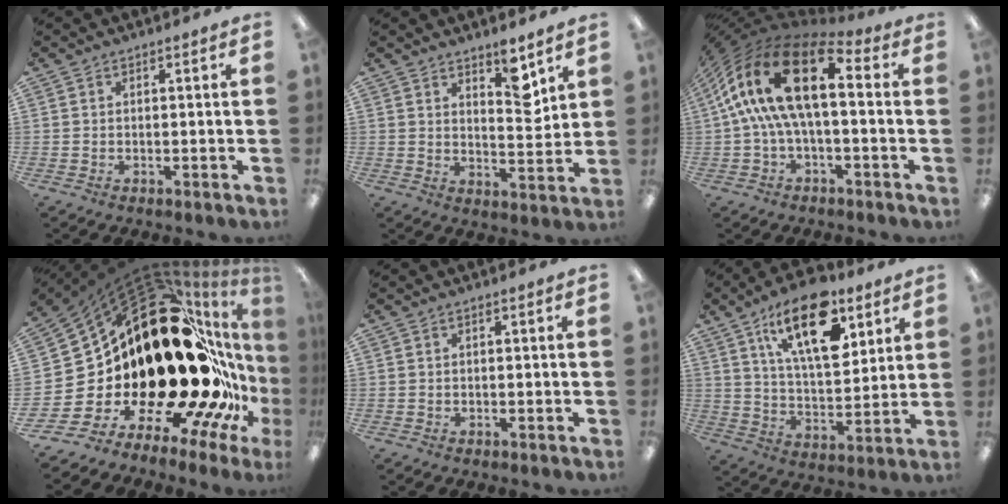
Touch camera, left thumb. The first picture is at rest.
{"total": 8.3, "force": [6.0, 2.9, 4.9], "torque": [-0.047, -0.047, 0.096]}
{"total": 20.1, "force": [4.5, 8.9, 17.4], "torque": [-0.352, -0.016, 0.076]}
{"total": 42.4, "force": [2.3, 19.9, 37.4], "torque": [-0.586, -0.143, 0.114]}
{"total": 0.0}
{"total": 19.8, "force": [11.0, 9.2, 13.6], "torque": [-0.213, -0.039, 0.184]}